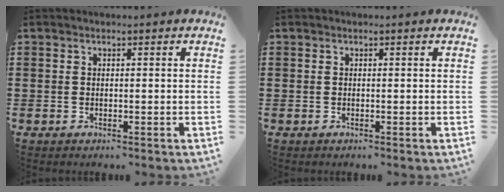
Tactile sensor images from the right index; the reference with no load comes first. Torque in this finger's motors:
{"motor_torque": [0.12, 0.22, 0.00, -0.01]}